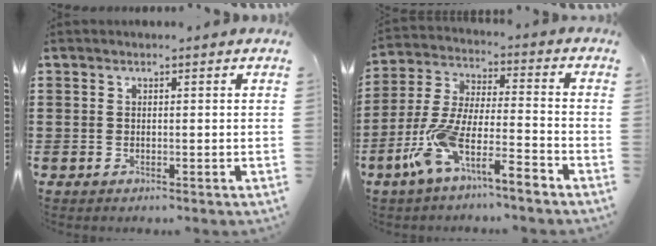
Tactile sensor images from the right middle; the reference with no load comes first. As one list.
[{"total": 9.6, "force": [-7.2, 0.6, 6.2], "torque": [-0.156, -0.015, -0.152]}]